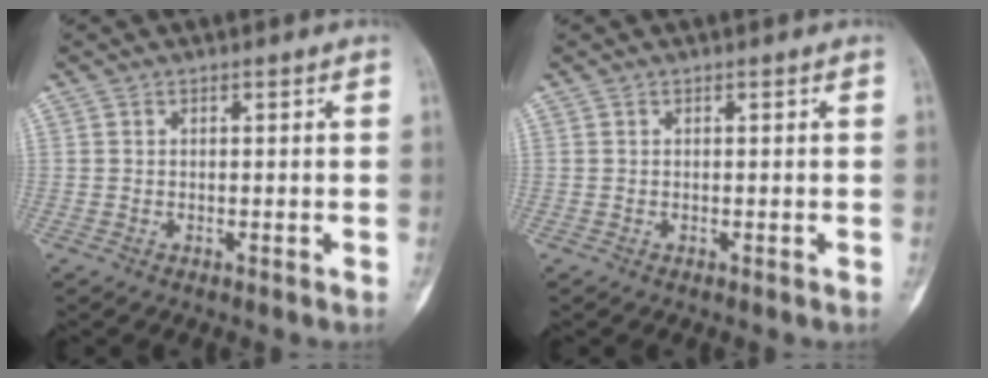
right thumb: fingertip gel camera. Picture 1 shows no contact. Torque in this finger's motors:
{"motor_torque": [0.03, 0.03, 0.08, -0.01, 0.00]}